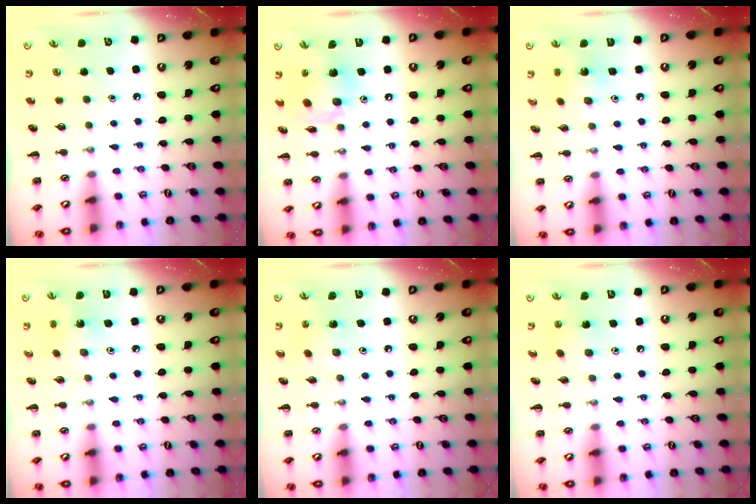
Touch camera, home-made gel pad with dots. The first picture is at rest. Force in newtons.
{"total": 9.8, "press": 9.6, "slide": 1.7}
{"total": 2.6, "press": 2.6, "slide": 0.5}
{"total": 1.5, "press": 1.4, "slide": 0.5}
{"total": 1.4, "press": 1.2, "slide": 0.6}
{"total": 2.8, "press": 2.7, "slide": 0.6}